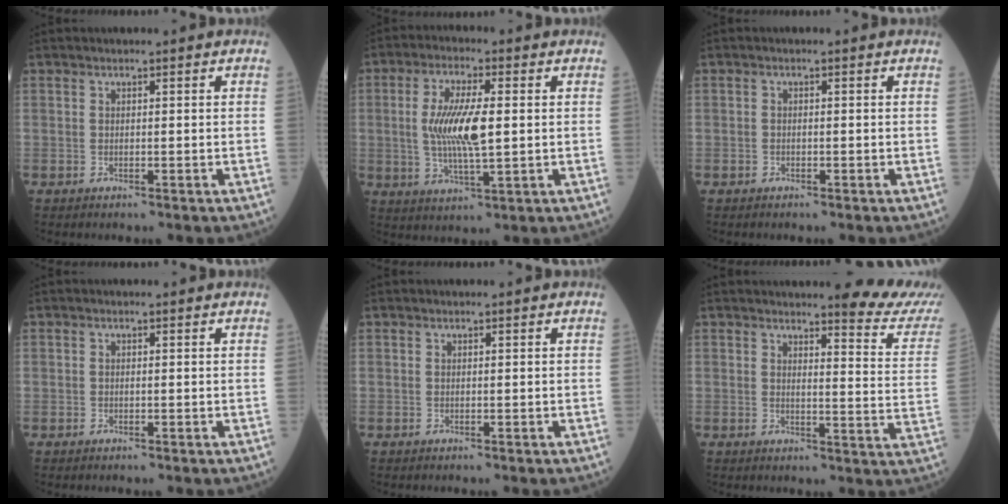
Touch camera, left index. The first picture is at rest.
{"total": 9.1, "force": [0.6, 1.8, 8.9], "torque": [-0.186, -0.001, 0.016]}
{"total": 0.0}
{"total": 0.0}
{"total": 0.0}
{"total": 11.1, "force": [10.7, -0.7, 3.0], "torque": [-0.027, -0.074, 0.109]}